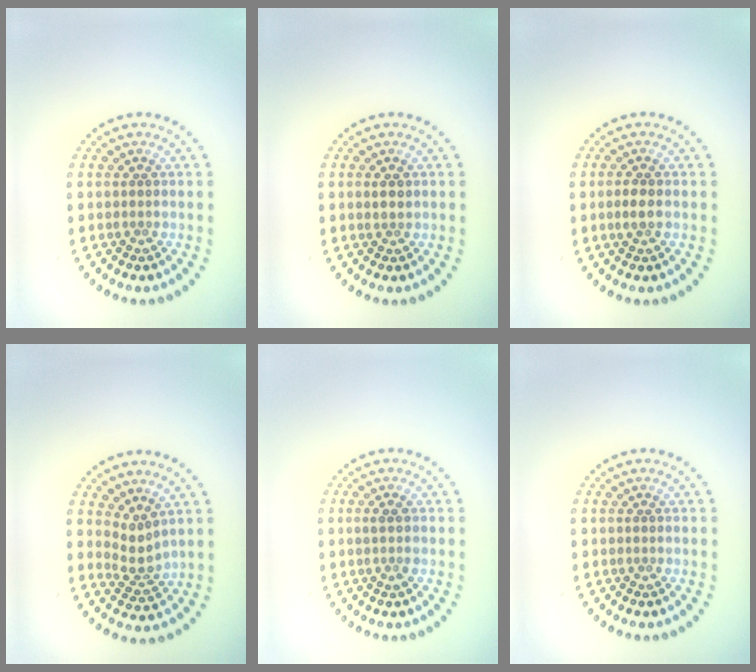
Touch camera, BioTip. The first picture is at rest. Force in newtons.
{"total": 1.0, "press": 1.0, "slide": 0.3}
{"total": 1.4, "press": 1.4, "slide": 0.2}
{"total": 2.3, "press": 1.5, "slide": 1.7}
{"total": 1.0, "press": 0.9, "slide": 0.5}
{"total": 0.0}